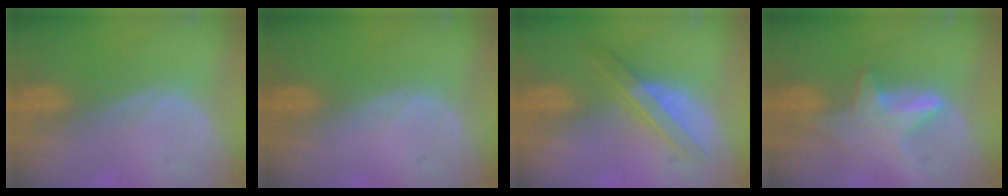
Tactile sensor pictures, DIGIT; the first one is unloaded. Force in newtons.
{"total": 0.0}
{"total": 6.6, "press": 5.7, "slide": 3.4}
{"total": 5.6, "press": 5.6, "slide": 0.4}